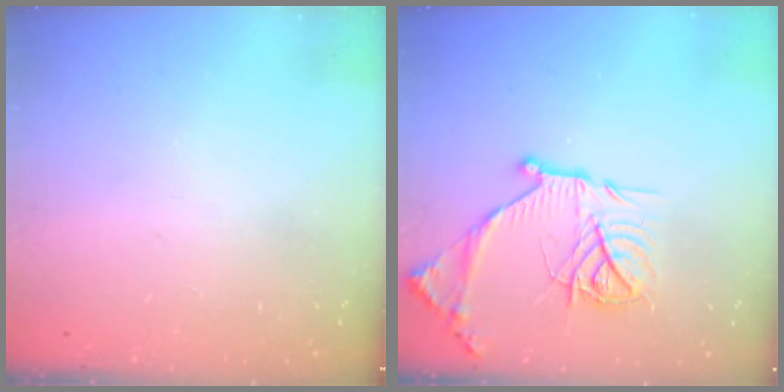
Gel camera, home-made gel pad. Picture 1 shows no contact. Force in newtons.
{"total": 18.5, "press": 18.4, "slide": 1.9}